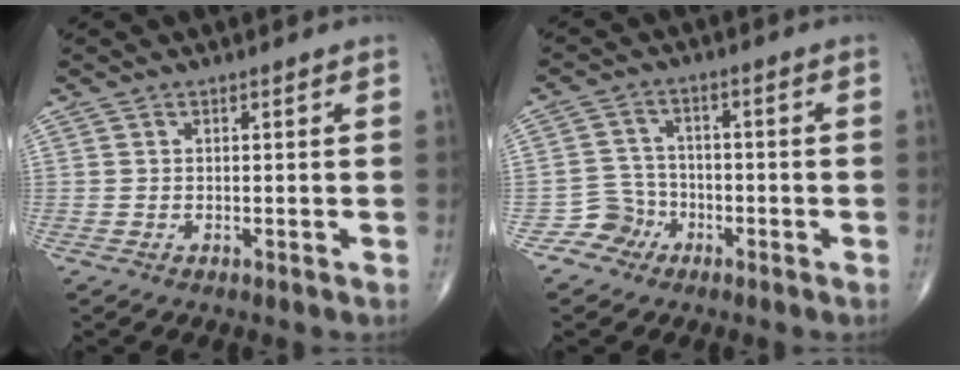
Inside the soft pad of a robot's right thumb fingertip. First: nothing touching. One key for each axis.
{"total": 4.8, "fx": -2.7, "fy": 4.0, "fz": -0.2, "tx": 0.036, "ty": 0.025, "tz": -0.056}